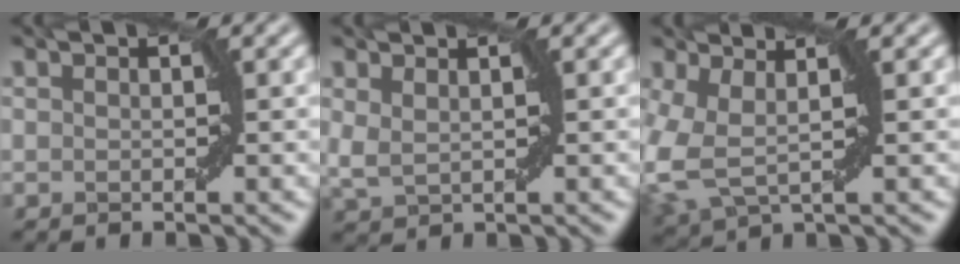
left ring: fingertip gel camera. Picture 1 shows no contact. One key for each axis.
{"total": 1.6, "fx": 1.0, "fy": 0.6, "fz": 1.2, "tx": -0.027, "ty": -0.002, "tz": 0.022}
{"total": 4.7, "fx": 0.3, "fy": 2.3, "fz": 4.1, "tx": -0.116, "ty": -0.003, "tz": 0.006}